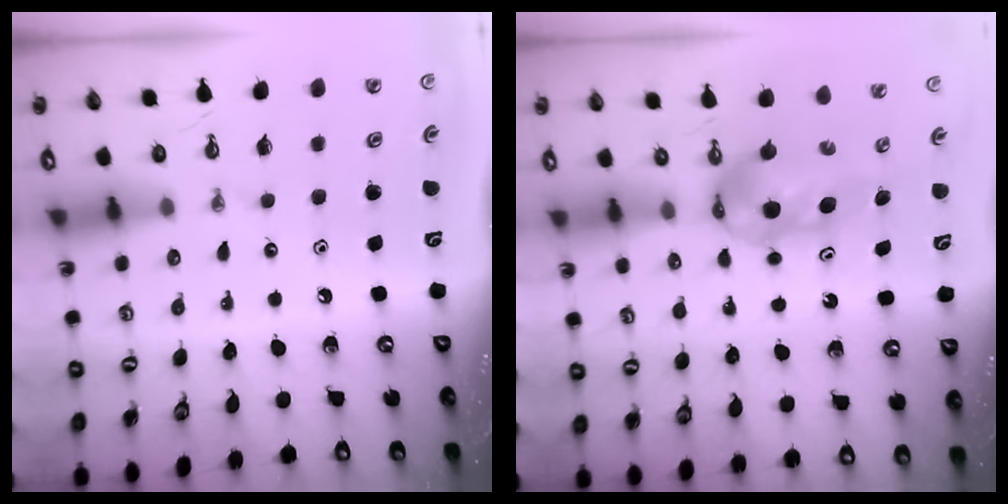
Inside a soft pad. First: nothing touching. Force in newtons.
{"total": 6.9, "press": 4.3, "slide": 5.4}